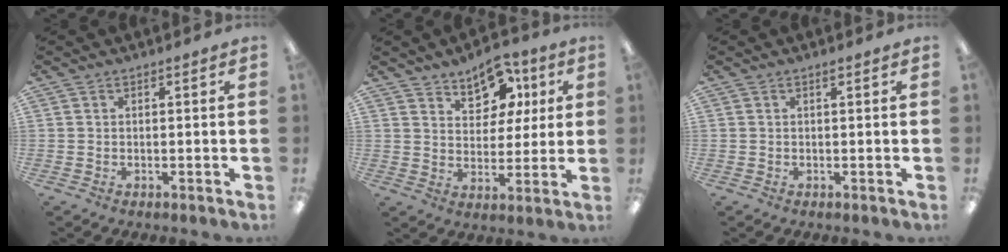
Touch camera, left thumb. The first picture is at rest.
{"total": 10.4, "force": [6.8, 6.9, 4.0], "torque": [-0.053, -0.036, 0.124]}
{"total": 0.5, "force": [0.4, 0.1, 0.3], "torque": [-0.006, 0.002, 0.008]}